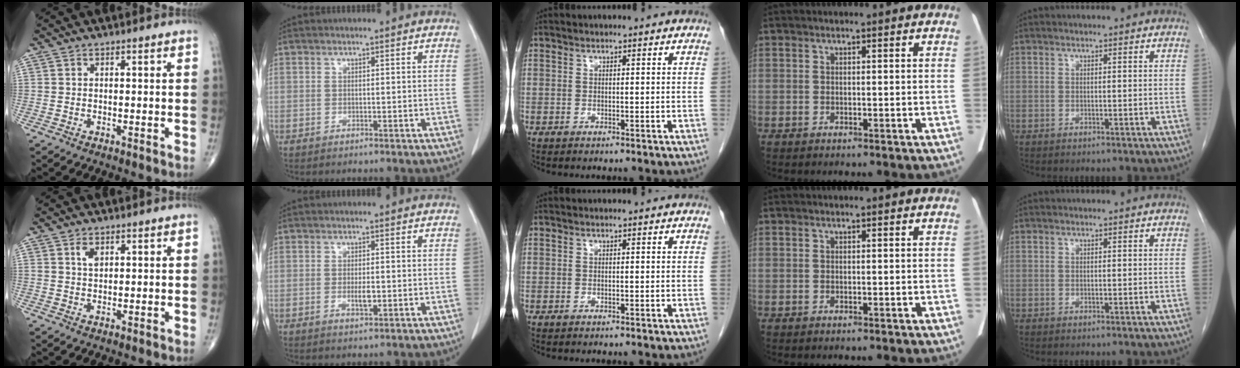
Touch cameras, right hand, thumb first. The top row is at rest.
{"thumb": {"total": 2.3, "force": [1.0, 1.4, 1.5], "torque": [-0.021, -0.002, 0.019]}, "index": {"total": 2.2, "force": [-0.4, 0.7, 2.1], "torque": [-0.040, -0.002, -0.005]}}